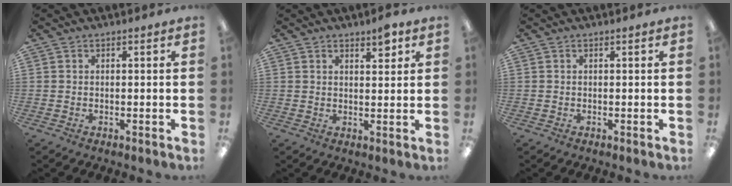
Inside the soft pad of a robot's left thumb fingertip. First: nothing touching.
{"total": 3.9, "force": [2.9, 1.4, 2.2], "torque": [-0.024, -0.014, 0.046]}
{"total": 0.0}